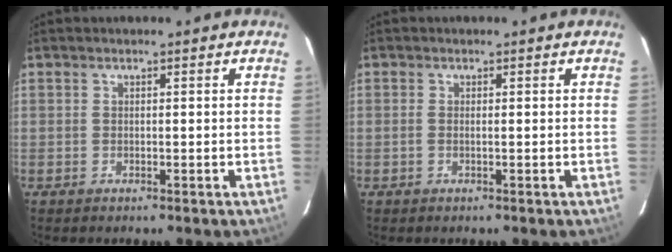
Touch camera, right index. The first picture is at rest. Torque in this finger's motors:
{"motor_torque": [-0.39, 0.00, -0.04, -0.01]}